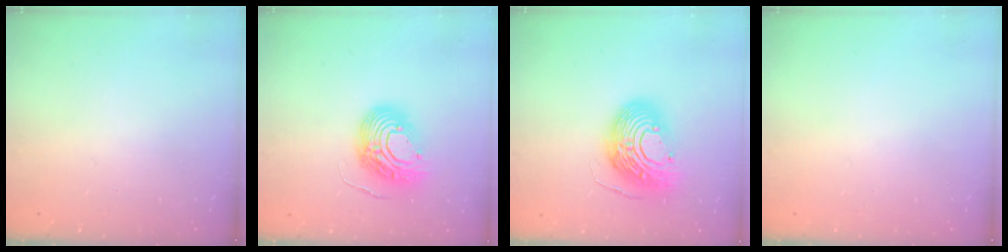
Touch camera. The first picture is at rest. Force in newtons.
{"total": 12.2, "press": 12.0, "slide": 2.4}
{"total": 17.0, "press": 16.9, "slide": 1.5}
{"total": 0.0}